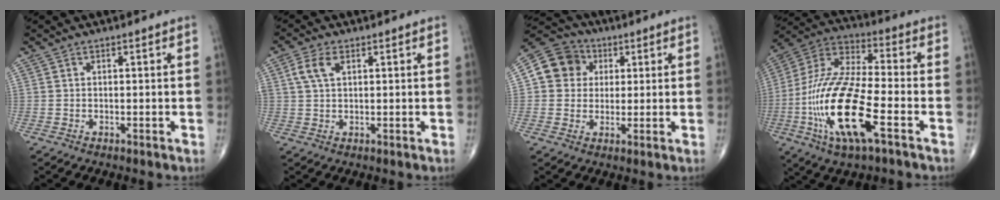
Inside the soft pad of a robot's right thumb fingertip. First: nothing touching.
{"total": 4.5, "force": [1.6, 2.4, 3.5], "torque": [-0.083, 0.009, 0.032]}
{"total": 9.5, "force": [2.0, 8.6, 3.5], "torque": [-0.042, 0.009, 0.023]}
{"total": 21.5, "force": [-6.7, 6.8, 19.3], "torque": [-0.418, 0.020, -0.120]}